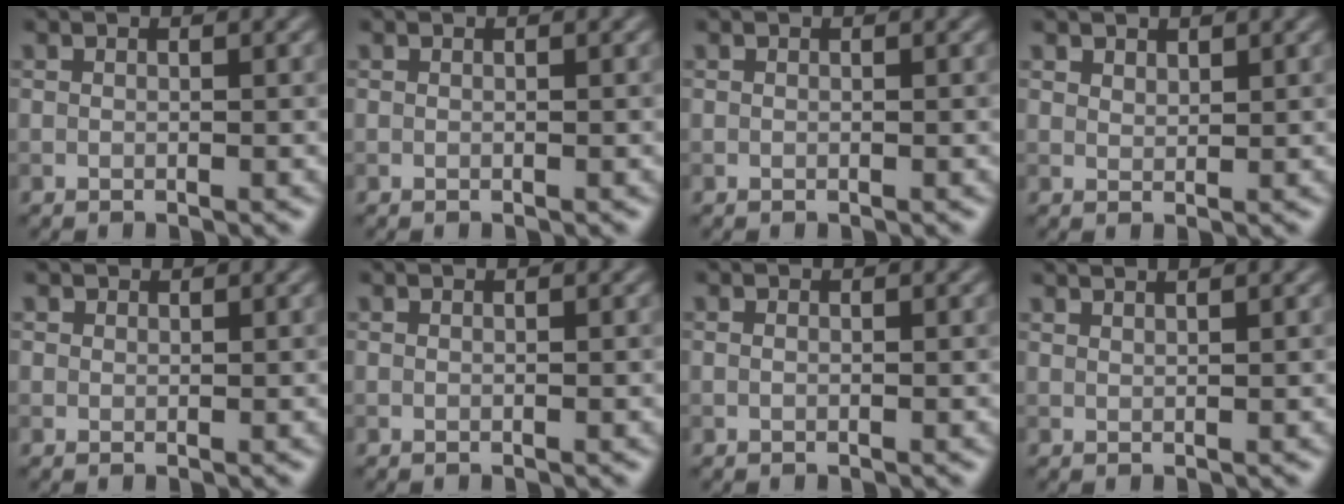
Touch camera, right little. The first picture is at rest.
{"total": 0.0}
{"total": 0.0}
{"total": 1.2, "force": [1.1, 0.5, 0.2], "torque": [-0.004, -0.001, 0.020]}
{"total": 0.8, "force": [0.6, 0.5, 0.1], "torque": [0.001, -0.003, 0.007]}
{"total": 0.0}
{"total": 0.0}
{"total": 2.3, "force": [1.9, 0.8, 1.2], "torque": [0.004, 0.004, 0.003]}